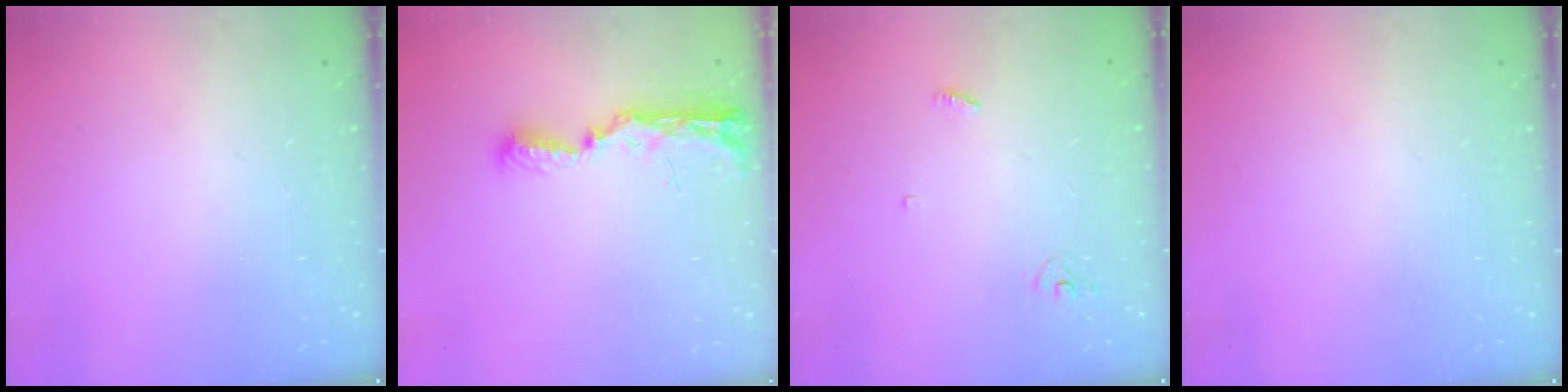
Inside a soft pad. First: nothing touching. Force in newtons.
{"total": 11.2, "press": 9.8, "slide": 5.4}
{"total": 3.1, "press": 3.1, "slide": 0.2}
{"total": 0.0}